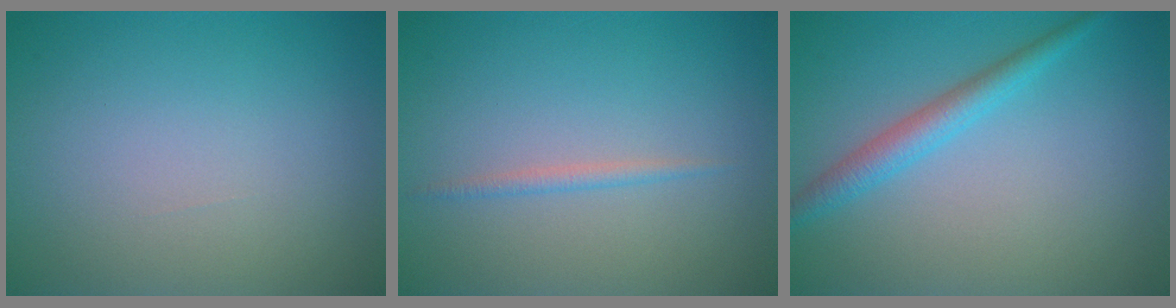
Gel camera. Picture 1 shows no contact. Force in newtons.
{"total": 0.7, "press": 0.7, "slide": 0.1}
{"total": 2.7, "press": 2.7, "slide": 0.1}